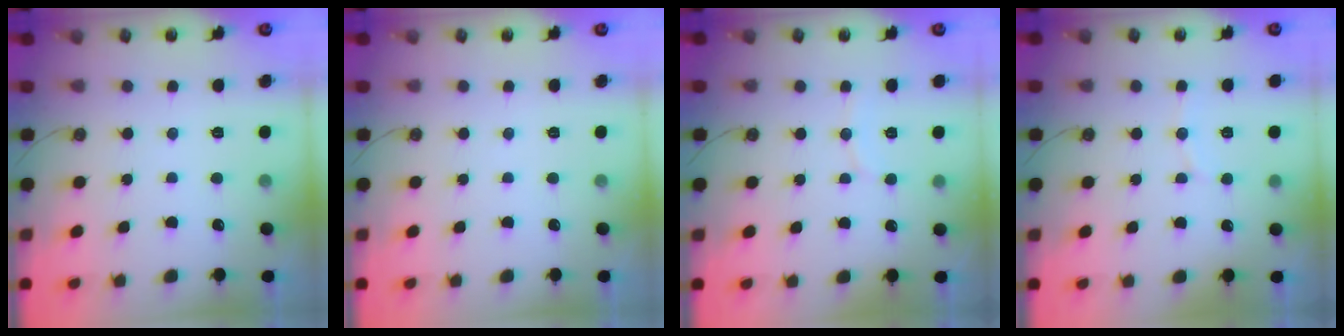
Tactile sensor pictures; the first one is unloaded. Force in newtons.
{"total": 0.0}
{"total": 5.7, "press": 5.7, "slide": 0.4}
{"total": 4.8, "press": 4.6, "slide": 1.6}